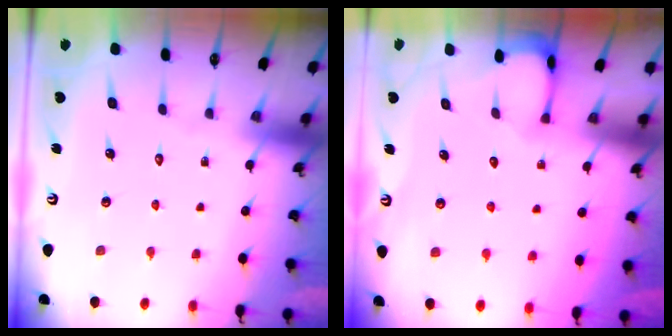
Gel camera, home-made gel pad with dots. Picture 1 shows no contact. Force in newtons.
{"total": 1.8, "press": 1.8, "slide": 0.2}